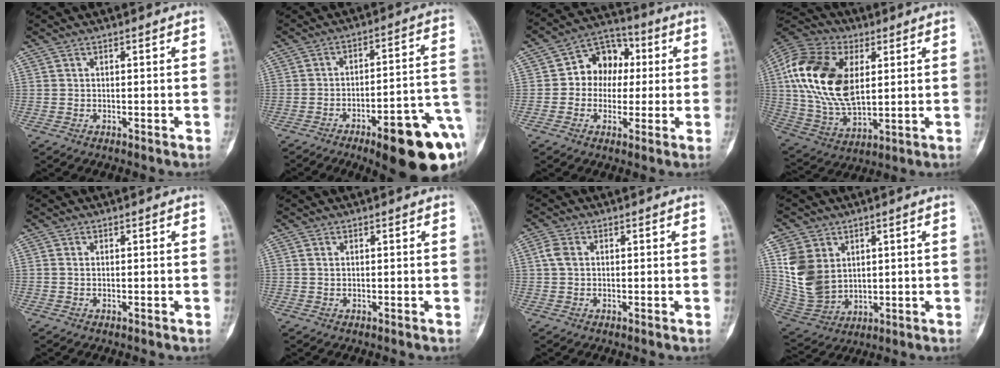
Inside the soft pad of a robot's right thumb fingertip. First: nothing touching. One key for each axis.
{"total": 20.4, "fx": -8.7, "fy": 5.6, "fz": 17.6, "tx": -0.177, "ty": 0.045, "tz": -0.112}
{"total": 10.6, "fx": 0.9, "fy": 8.5, "fz": 6.2, "tx": -0.049, "ty": 0.024, "tz": 0.000}
{"total": 22.3, "fx": 4.5, "fy": 13.3, "fz": 17.3, "tx": -0.345, "ty": -0.009, "tz": 0.079}
{"total": 0.6, "fx": 0.0, "fy": 0.4, "fz": 0.4, "tx": -0.010, "ty": 0.000, "tz": -0.001}
{"total": 0.6, "fx": 0.3, "fy": 0.3, "fz": 0.4, "tx": -0.007, "ty": 0.001, "tz": 0.006}
{"total": 2.6, "fx": 0.4, "fy": 1.8, "fz": 1.8, "tx": -0.041, "ty": 0.004, "tz": 0.004}
{"total": 12.1, "fx": 3.4, "fy": 9.4, "fz": 6.8, "tx": -0.113, "ty": -0.019, "tz": 0.087}